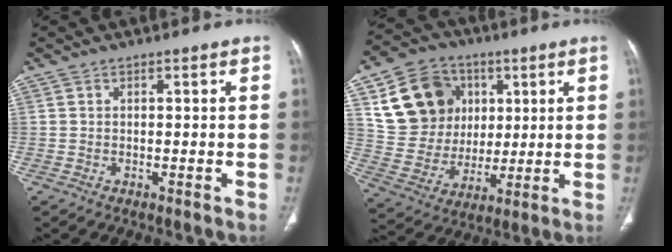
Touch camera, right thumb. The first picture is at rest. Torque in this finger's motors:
{"motor_torque": [1.03, 1.34, 0.29, -0.16, 0.07]}